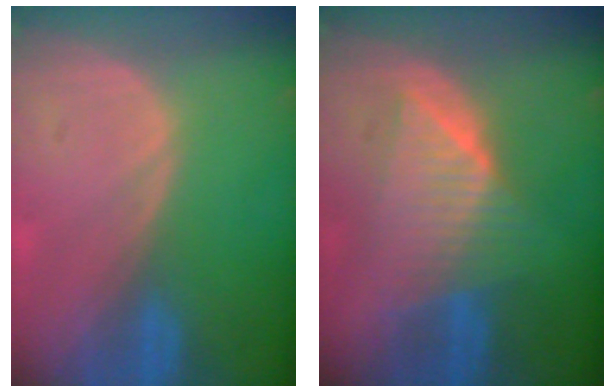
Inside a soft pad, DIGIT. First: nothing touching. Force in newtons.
{"total": 7.4, "press": 7.4, "slide": 0.3}